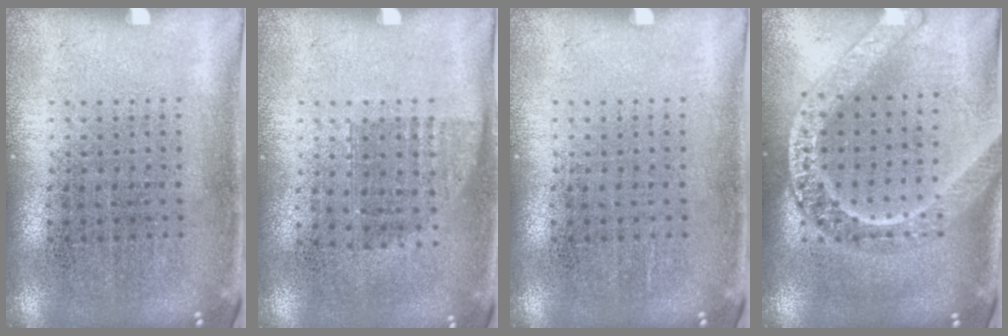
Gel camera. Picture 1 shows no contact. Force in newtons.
{"total": 0.8, "press": 0.6, "slide": 0.4}
{"total": 0.0}
{"total": 2.4, "press": 2.4, "slide": 0.2}